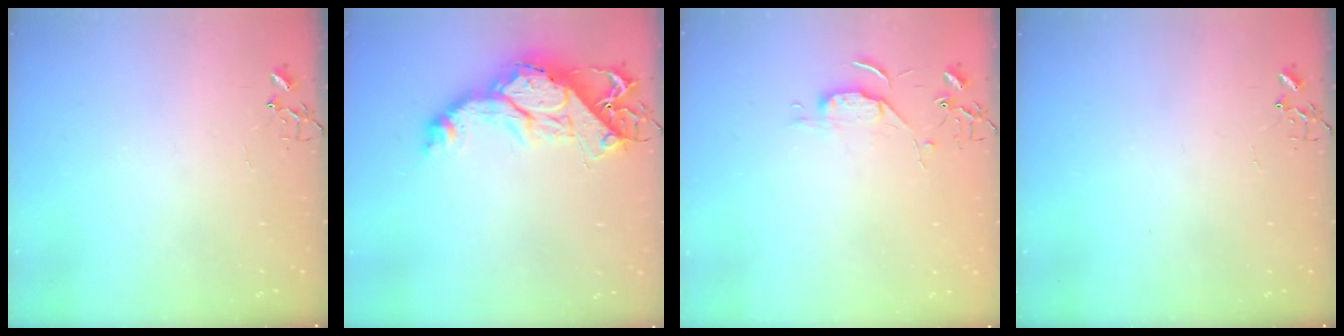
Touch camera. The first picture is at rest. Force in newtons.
{"total": 17.2, "press": 17.2, "slide": 1.0}
{"total": 5.1, "press": 5.1, "slide": 0.6}
{"total": 0.0}